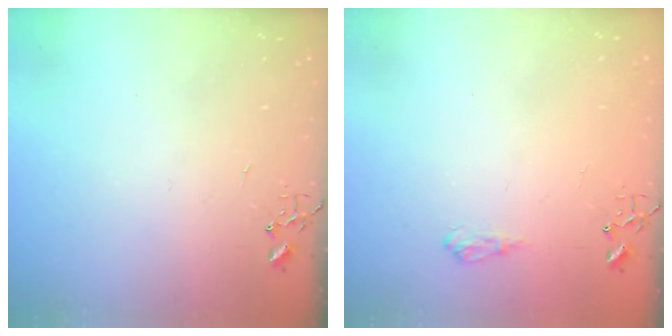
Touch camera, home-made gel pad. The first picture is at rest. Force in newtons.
{"total": 8.2, "press": 8.2, "slide": 0.9}